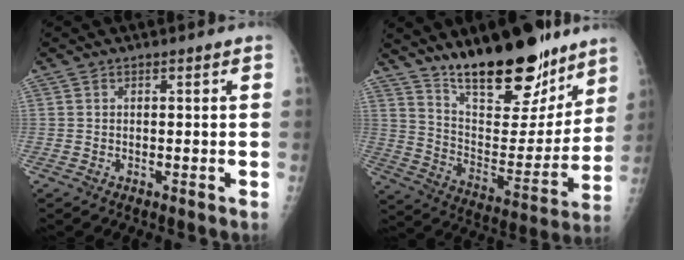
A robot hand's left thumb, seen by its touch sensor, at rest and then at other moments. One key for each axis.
{"total": 23.5, "fx": 17.2, "fy": 8.7, "fz": 13.4, "tx": -0.158, "ty": -0.100, "tz": 0.278}